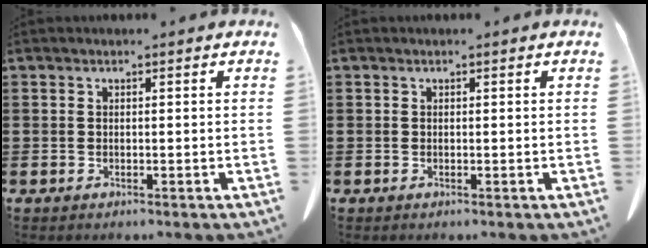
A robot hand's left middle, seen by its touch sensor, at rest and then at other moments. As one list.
[{"total": 0.0}]